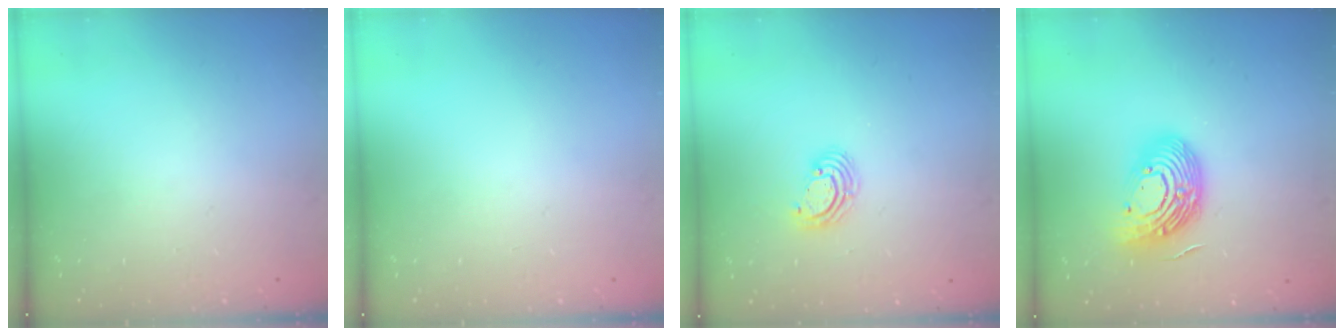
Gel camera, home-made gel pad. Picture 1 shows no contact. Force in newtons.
{"total": 0.0}
{"total": 4.0, "press": 3.9, "slide": 0.2}
{"total": 16.1, "press": 16.0, "slide": 1.3}